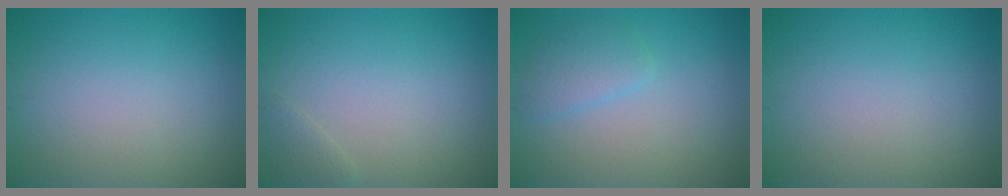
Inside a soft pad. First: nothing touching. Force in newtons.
{"total": 1.1, "press": 1.1, "slide": 0.0}
{"total": 2.2, "press": 2.1, "slide": 0.2}
{"total": 0.0}